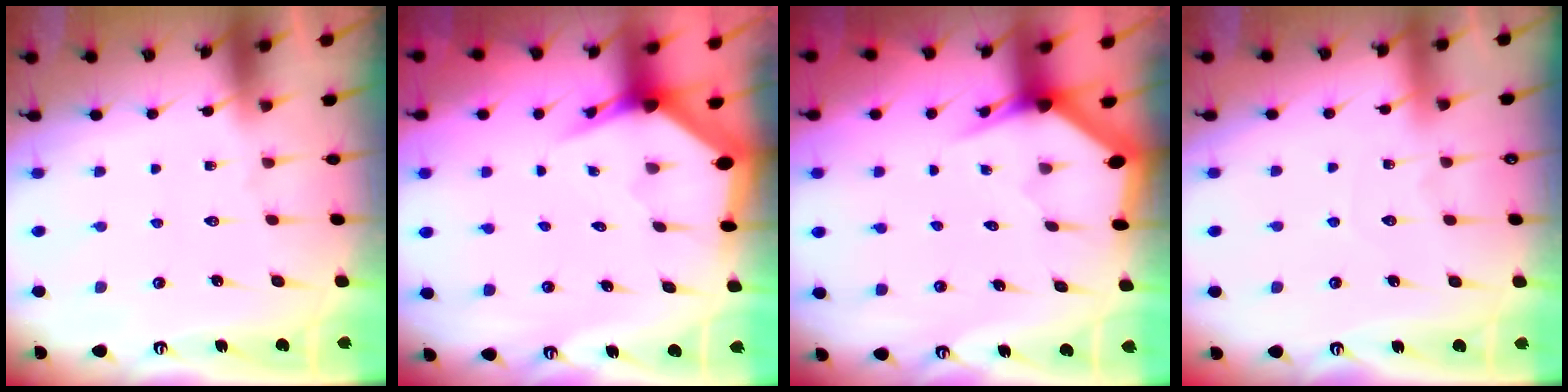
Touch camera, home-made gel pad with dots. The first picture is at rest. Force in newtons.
{"total": 3.6, "press": 3.6, "slide": 0.4}
{"total": 3.1, "press": 3.1, "slide": 0.0}
{"total": 3.6, "press": 3.6, "slide": 0.4}